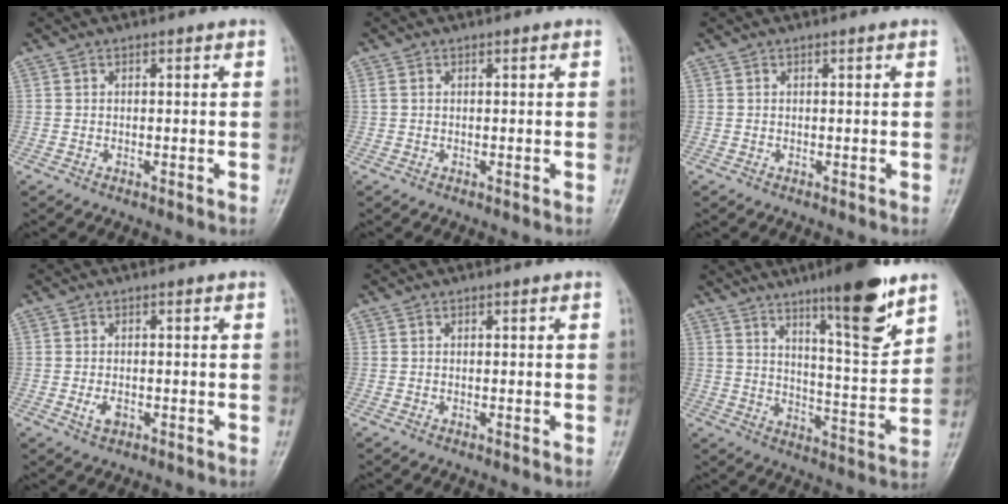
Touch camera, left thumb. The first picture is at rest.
{"total": 0.6, "force": [0.2, 0.4, 0.5], "torque": [-0.014, 0.009, 0.006]}
{"total": 0.0}
{"total": 2.4, "force": [-0.8, 1.4, 1.7], "torque": [-0.030, 0.000, -0.013]}
{"total": 0.0}
{"total": 14.9, "force": [9.7, 2.6, 11.1], "torque": [-0.147, -0.066, 0.153]}